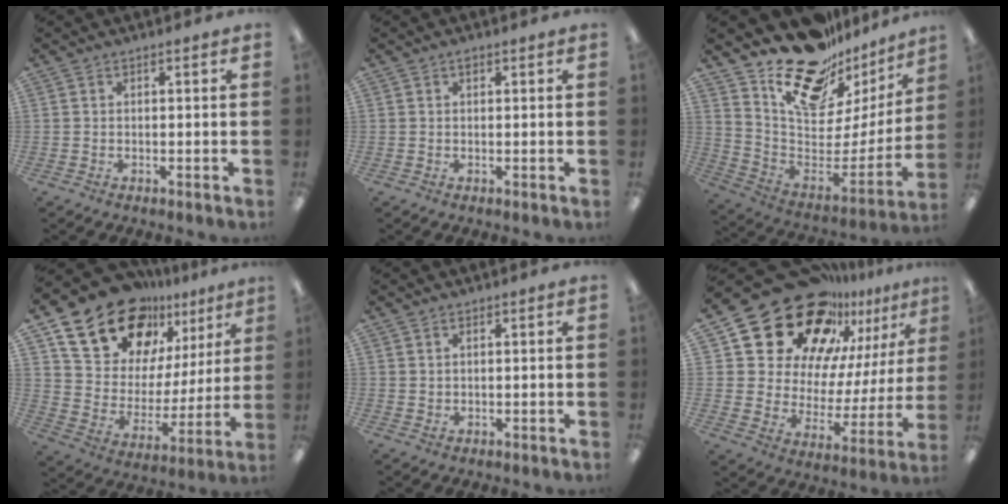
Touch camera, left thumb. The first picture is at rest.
{"total": 0.9, "force": [0.4, 0.5, 0.6], "torque": [-0.012, 0.004, 0.007]}
{"total": 21.4, "force": [17.0, 9.4, 9.0], "torque": [-0.137, -0.123, 0.302]}
{"total": 21.2, "force": [15.4, 11.8, 8.4], "torque": [-0.165, -0.092, 0.284]}
{"total": 1.2, "force": [1.0, 0.7, 0.2], "torque": [-0.004, 0.001, 0.019]}
{"total": 22.8, "force": [18.1, 10.7, 8.7], "torque": [-0.158, -0.131, 0.333]}